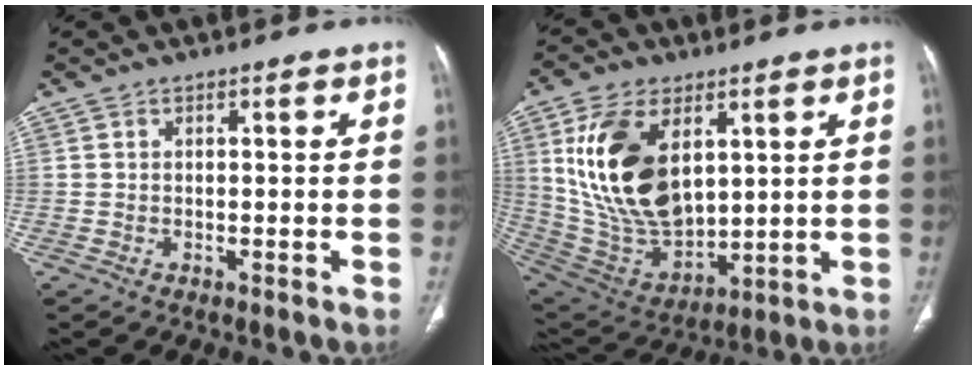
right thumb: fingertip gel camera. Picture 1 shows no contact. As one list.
[{"total": 21.0, "force": [5.9, 12.2, 16.0], "torque": [-0.287, -0.030, 0.129]}]